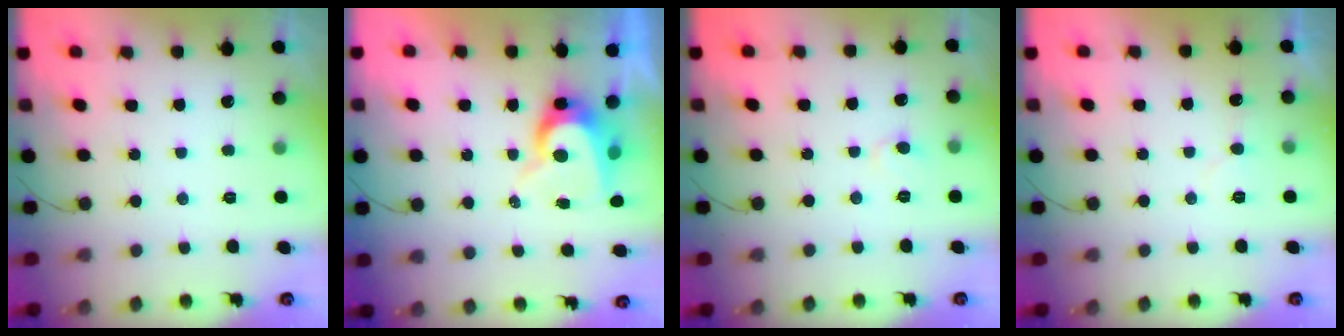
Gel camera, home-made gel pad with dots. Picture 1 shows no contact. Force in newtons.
{"total": 7.7, "press": 7.7, "slide": 0.7}
{"total": 4.8, "press": 4.8, "slide": 0.5}
{"total": 4.0, "press": 4.0, "slide": 0.3}